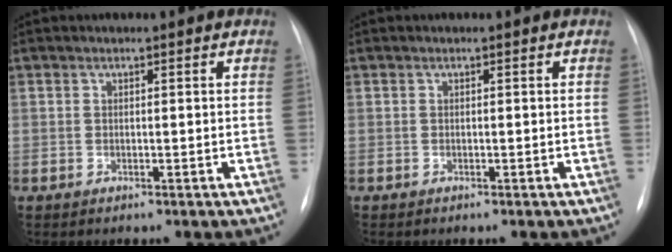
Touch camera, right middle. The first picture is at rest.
{"total": 0.0}